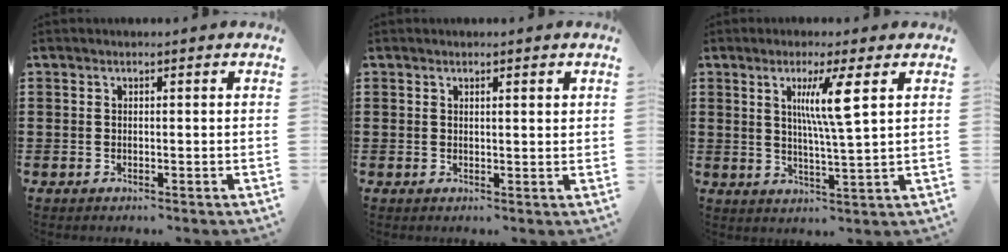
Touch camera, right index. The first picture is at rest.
{"total": 0.9, "force": [0.5, 0.2, 0.7], "torque": [-0.015, 0.003, 0.008]}
{"total": 7.0, "force": [2.5, 0.0, 6.5], "torque": [-0.125, -0.005, 0.035]}